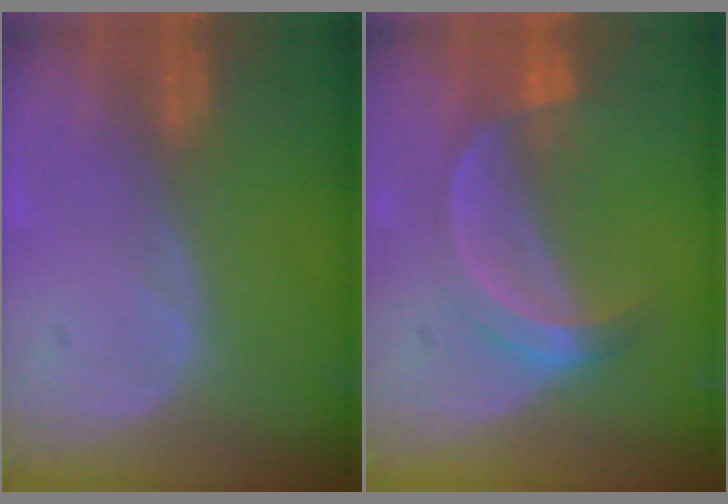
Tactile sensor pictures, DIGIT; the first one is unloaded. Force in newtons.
{"total": 5.2, "press": 4.7, "slide": 2.2}